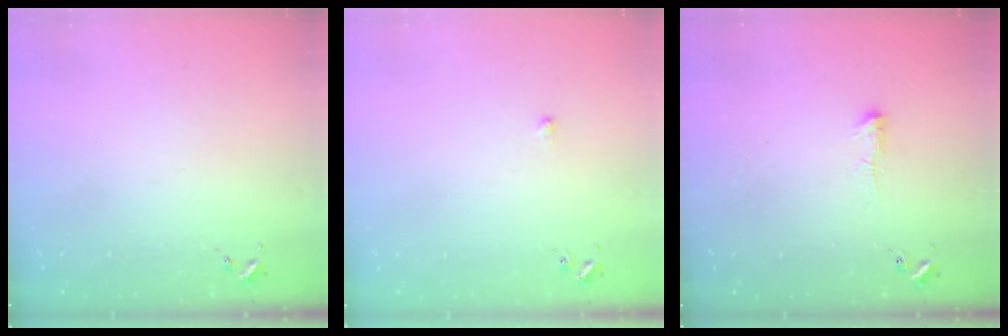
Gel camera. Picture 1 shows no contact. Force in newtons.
{"total": 2.9, "press": 2.8, "slide": 0.6}
{"total": 3.9, "press": 3.8, "slide": 0.8}